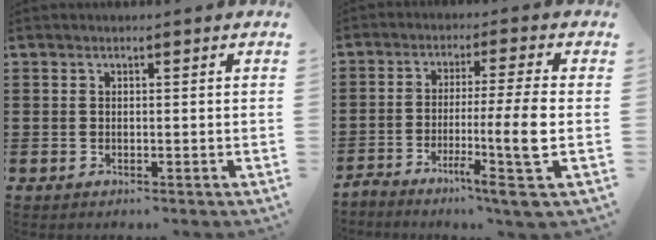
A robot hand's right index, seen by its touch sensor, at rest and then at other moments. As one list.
[{"total": 8.7, "force": [-1.9, -0.6, 8.5], "torque": [-0.141, -0.015, -0.040]}]